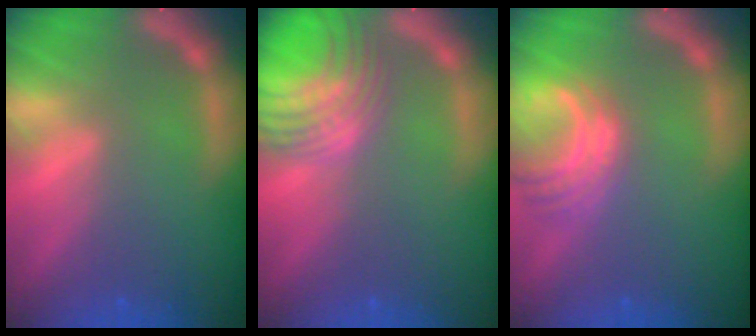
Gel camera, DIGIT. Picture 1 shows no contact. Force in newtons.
{"total": 9.5}
{"total": 5.1}